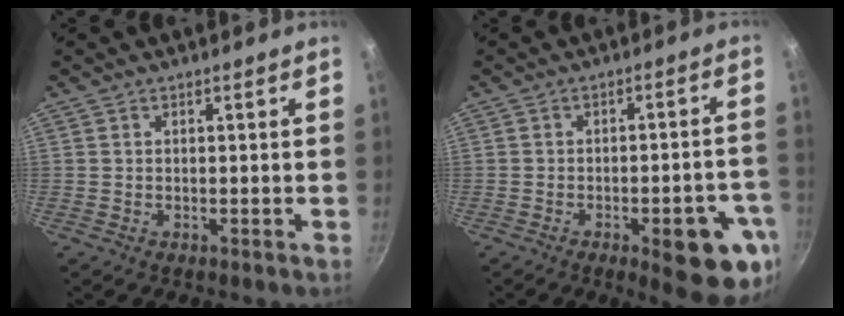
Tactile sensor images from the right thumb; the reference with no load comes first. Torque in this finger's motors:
{"motor_torque": [1.78, 1.09, 0.57, -0.60, 0.32]}